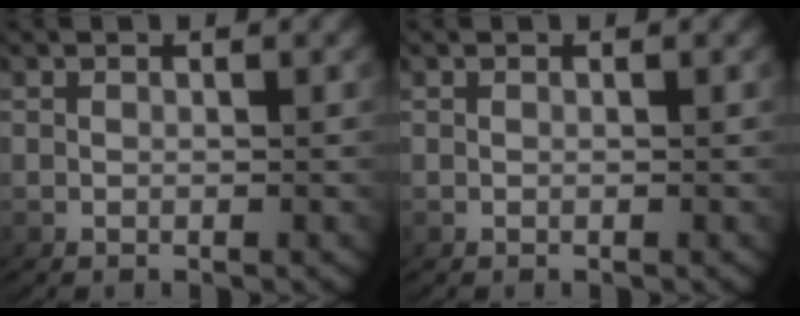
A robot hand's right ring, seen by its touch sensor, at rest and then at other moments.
{"total": 0.0}